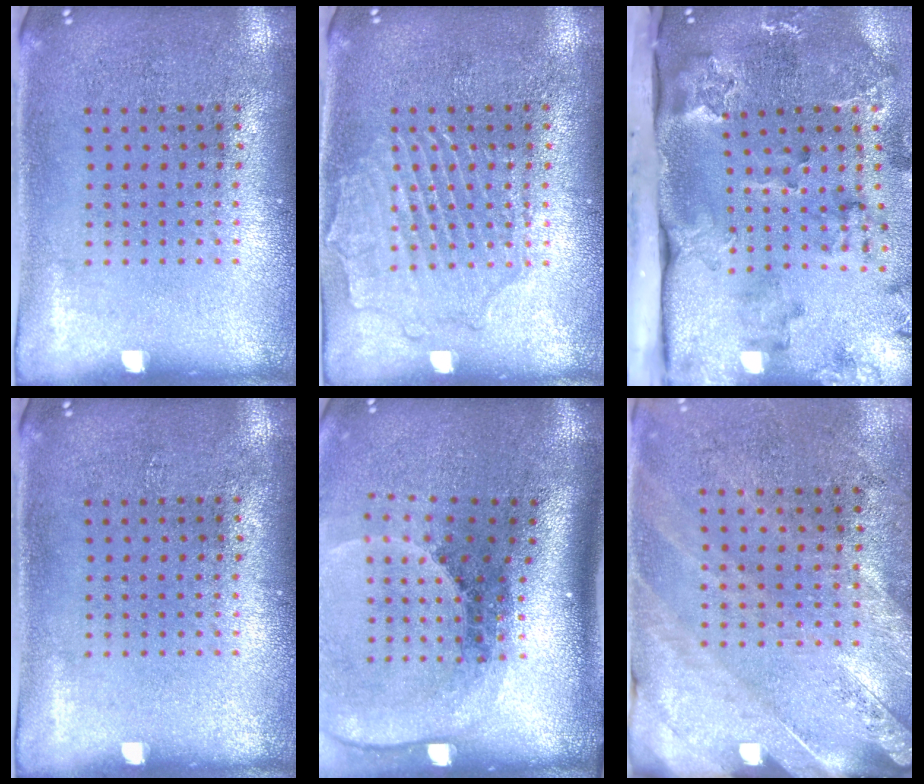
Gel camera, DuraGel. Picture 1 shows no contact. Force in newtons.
{"total": 2.1, "press": 2.1, "slide": 0.2}
{"total": 3.4, "press": 2.6, "slide": 2.3}
{"total": 0.0}
{"total": 2.8, "press": 1.9, "slide": 2.0}
{"total": 2.4, "press": 2.0, "slide": 1.3}